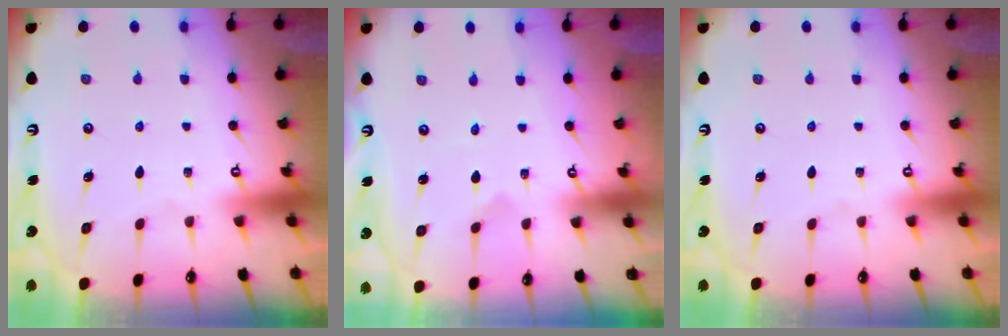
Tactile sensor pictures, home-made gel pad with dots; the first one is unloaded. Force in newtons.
{"total": 0.0}
{"total": 0.0}